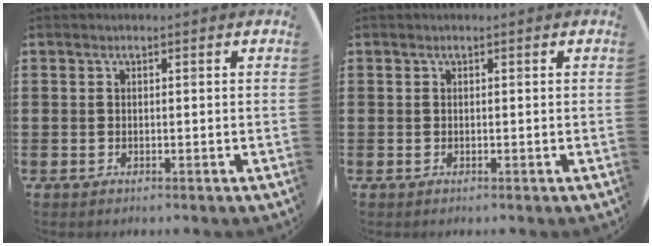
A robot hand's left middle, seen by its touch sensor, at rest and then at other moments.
{"total": 0.0}